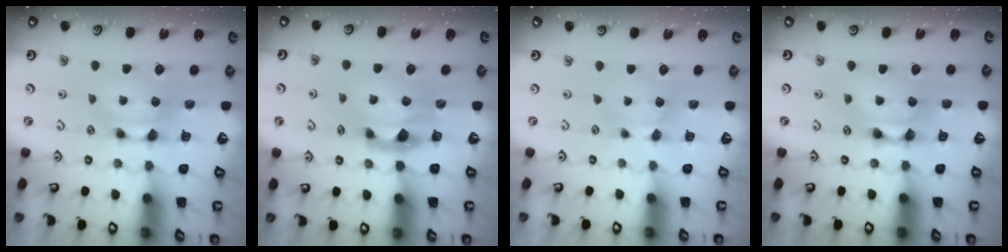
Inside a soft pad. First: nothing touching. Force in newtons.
{"total": 2.2, "press": 1.9, "slide": 1.2}
{"total": 1.4, "press": 1.3, "slide": 0.5}
{"total": 2.6, "press": 2.6, "slide": 0.2}